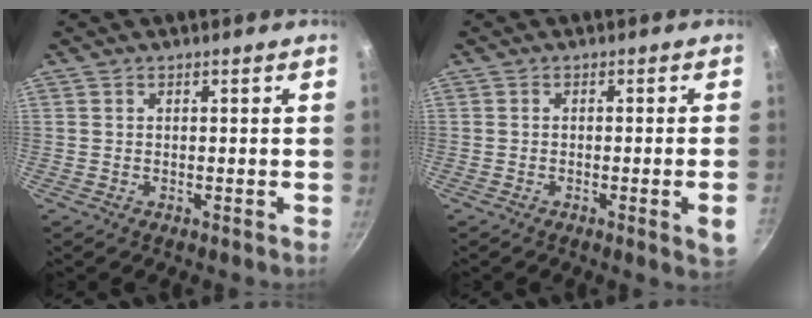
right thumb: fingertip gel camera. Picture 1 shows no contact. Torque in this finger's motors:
{"motor_torque": [0.36, -0.35, 0.08, 0.64, 0.01]}